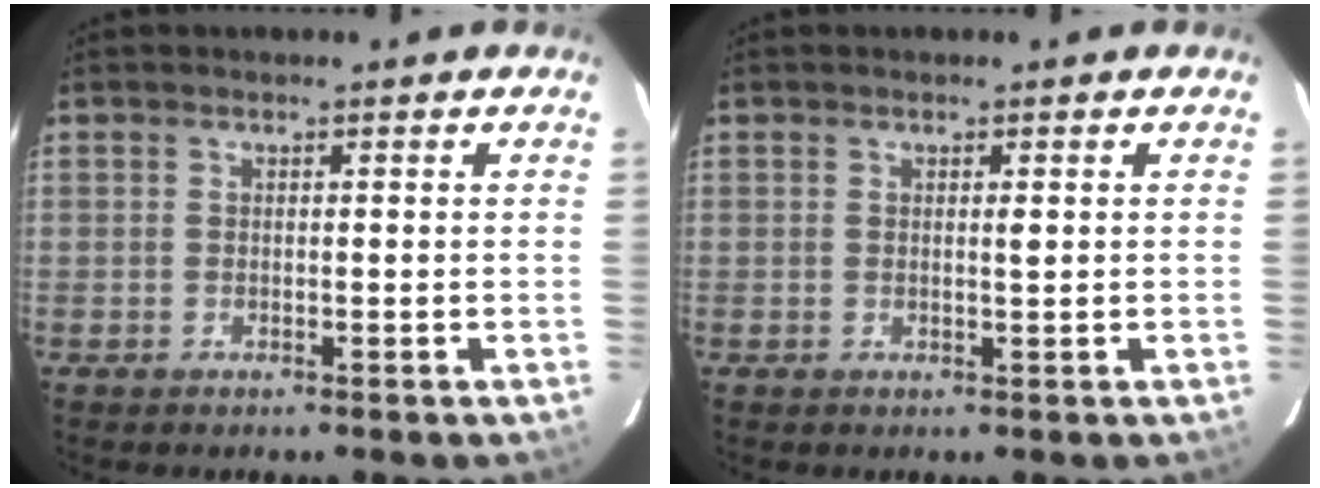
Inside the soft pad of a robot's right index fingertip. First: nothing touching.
{"total": 0.8, "force": [0.2, 0.1, 0.8], "torque": [-0.015, -0.001, 0.002]}